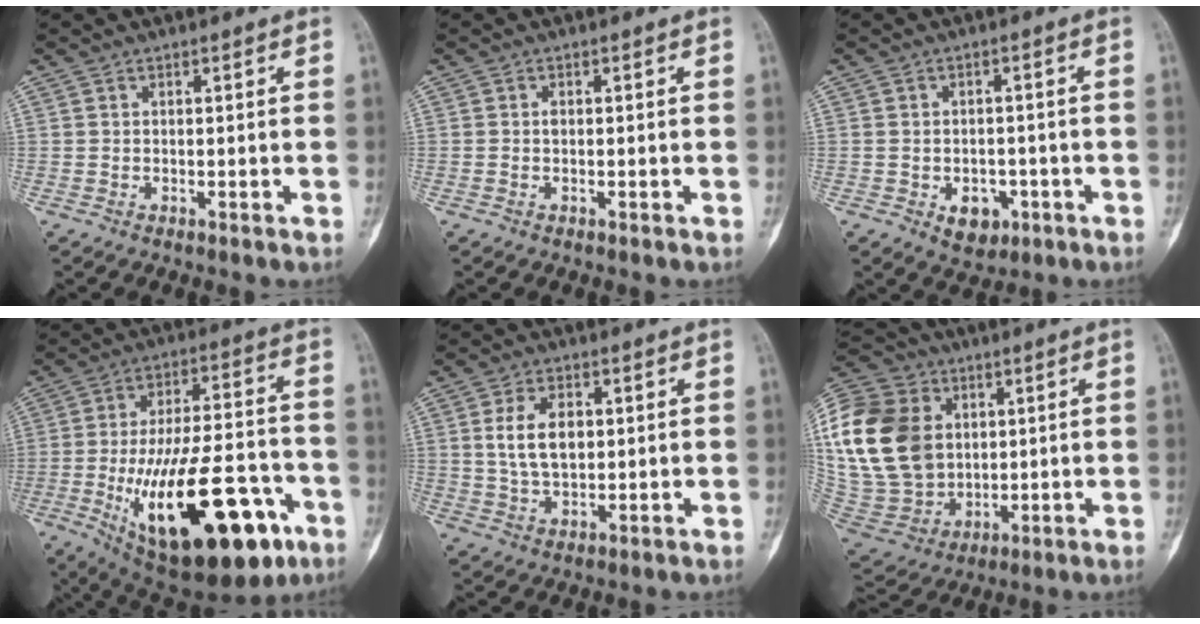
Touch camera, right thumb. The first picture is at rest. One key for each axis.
{"total": 0.7, "fx": -0.1, "fy": 0.4, "fz": 0.6, "tx": -0.009, "ty": 0.001, "tz": -0.003}
{"total": 5.3, "fx": -2.0, "fy": 3.9, "fz": 3.0, "tx": -0.018, "ty": 0.010, "tz": -0.019}
{"total": 29.4, "fx": -11.6, "fy": 12.2, "fz": 24.0, "tx": -0.364, "ty": 0.037, "tz": -0.161}
{"total": 8.3, "fx": 1.5, "fy": 5.0, "fz": 6.4, "tx": -0.107, "ty": -0.002, "tz": 0.032}
{"total": 28.4, "fx": 4.9, "fy": 21.8, "fz": 17.5, "tx": -0.381, "ty": 0.016, "tz": 0.107}